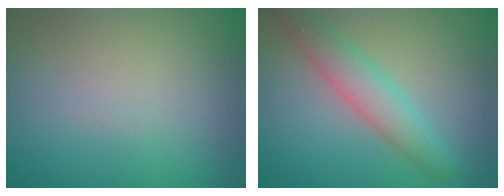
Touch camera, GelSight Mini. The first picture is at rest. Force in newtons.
{"total": 3.7, "press": 3.7, "slide": 0.1}